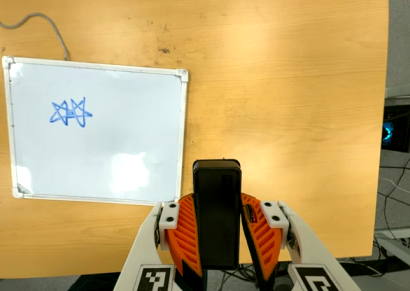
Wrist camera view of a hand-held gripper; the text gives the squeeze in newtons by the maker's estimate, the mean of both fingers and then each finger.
{"total": 7.8, "left": 6.3, "right": 9.4}